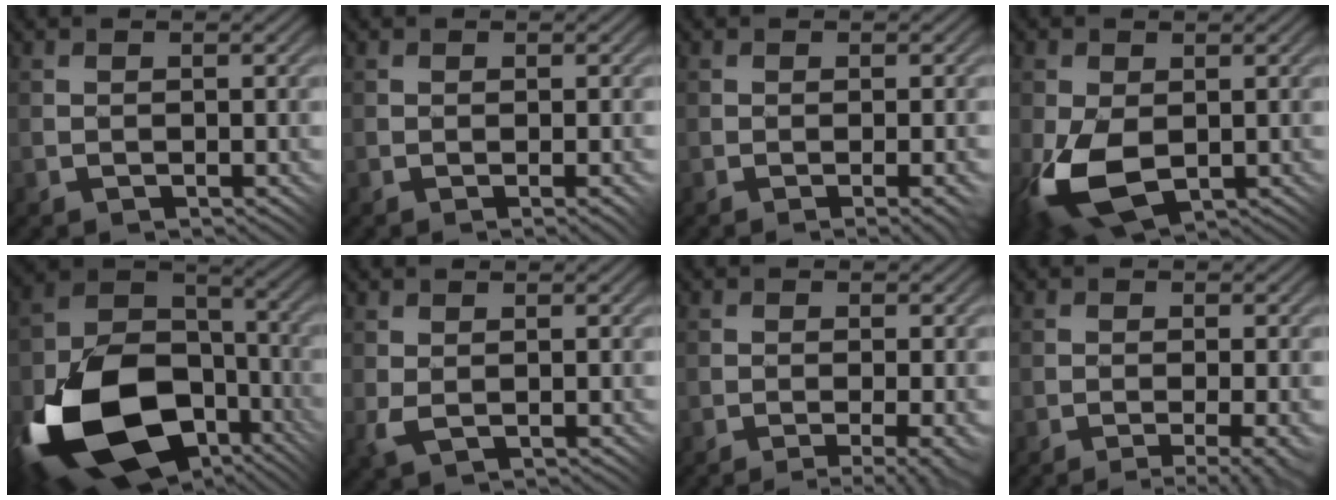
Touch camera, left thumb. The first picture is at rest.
{"total": 0.6, "force": [-0.2, 0.2, 0.6], "torque": [-0.006, -0.001, 0.000]}
{"total": 1.8, "force": [-1.1, 0.5, 1.3], "torque": [-0.015, 0.004, -0.011]}
{"total": 9.7, "force": [-2.5, 5.5, 7.6], "torque": [-0.171, -0.021, -0.043]}
{"total": 19.3, "force": [-8.2, 12.4, 12.3], "torque": [-0.271, -0.047, -0.125]}
{"total": 2.0, "force": [-0.1, 0.9, 1.8], "torque": [-0.041, -0.003, -0.002]}
{"total": 5.2, "force": [-3.8, 1.0, 3.4], "torque": [-0.040, 0.004, -0.044]}
{"total": 5.7, "force": [-4.3, 1.1, 3.6], "torque": [-0.043, 0.007, -0.048]}